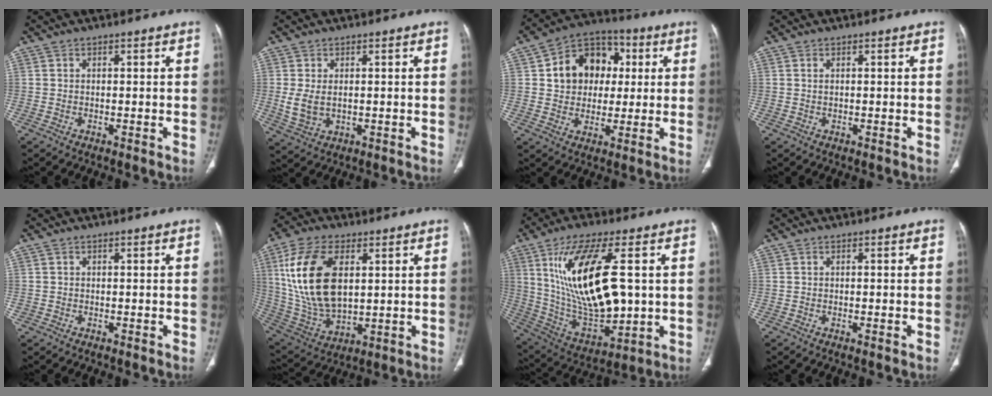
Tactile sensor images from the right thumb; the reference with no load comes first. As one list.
[{"total": 5.1, "force": [0.2, 3.2, 3.9], "torque": [-0.084, -0.008, 0.014]}, {"total": 13.8, "force": [2.5, 11.0, 8.0], "torque": [-0.083, 0.014, 0.035]}, {"total": 0.6, "force": [0.3, 0.3, 0.5], "torque": [-0.010, 0.001, 0.006]}, {"total": 0.6, "force": [-0.3, 0.5, 0.0], "torque": [-0.002, 0.004, -0.008]}, {"total": 20.2, "force": [4.6, 11.4, 16.0], "torque": [-0.312, -0.013, 0.094]}, {"total": 22.5, "force": [4.2, 9.0, 20.2], "torque": [-0.379, -0.017, 0.093]}, {"total": 0.9, "force": [-0.3, 0.1, 0.9], "torque": [-0.015, -0.001, -0.005]}]